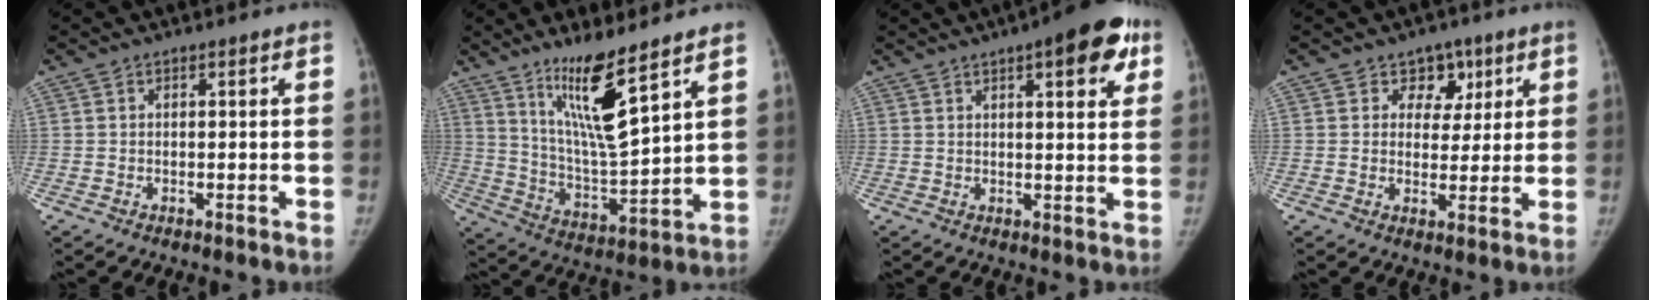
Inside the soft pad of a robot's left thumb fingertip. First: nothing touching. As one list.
[{"total": 13.7, "force": [9.0, 1.9, 10.2], "torque": [-0.175, -0.074, 0.177]}, {"total": 11.5, "force": [5.7, 3.8, 9.2], "torque": [-0.088, -0.011, 0.066]}, {"total": 5.8, "force": [3.1, 4.7, 1.5], "torque": [0.018, -0.011, 0.044]}]